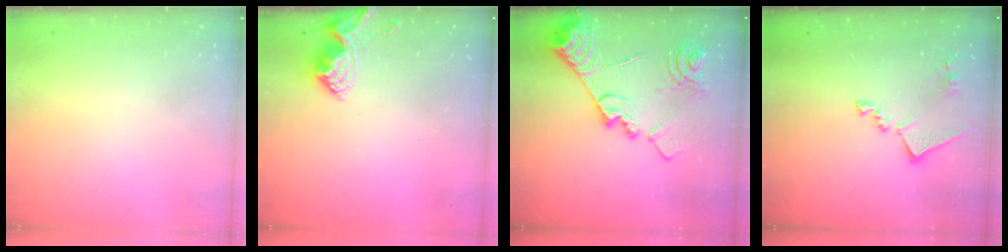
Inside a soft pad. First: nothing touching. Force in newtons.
{"total": 7.3, "press": 7.3, "slide": 0.3}
{"total": 18.9, "press": 18.9, "slide": 1.6}
{"total": 12.8, "press": 12.8, "slide": 0.8}